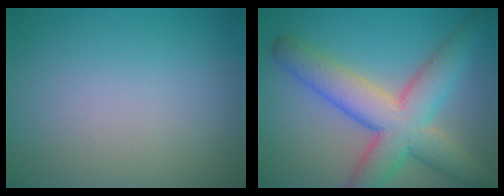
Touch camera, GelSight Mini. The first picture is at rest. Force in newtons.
{"total": 8.9, "press": 8.9, "slide": 0.5}